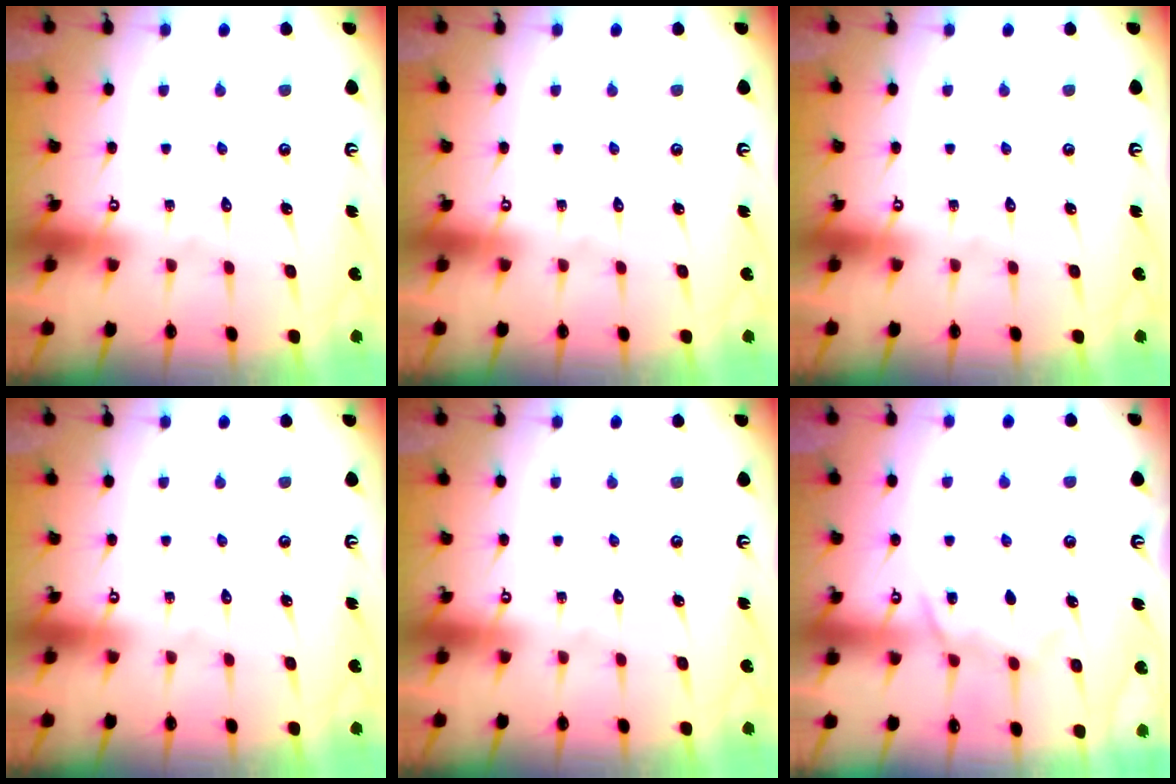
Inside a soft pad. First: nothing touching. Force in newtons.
{"total": 0.0}
{"total": 0.0}
{"total": 0.0}
{"total": 0.0}
{"total": 7.7, "press": 7.7, "slide": 0.6}